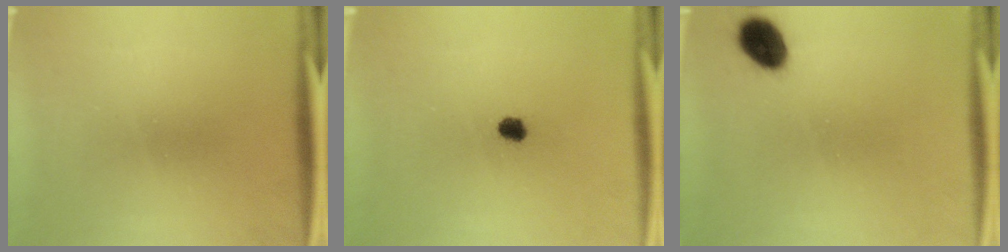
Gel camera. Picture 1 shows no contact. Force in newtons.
{"total": 2.1}
{"total": 6.9}